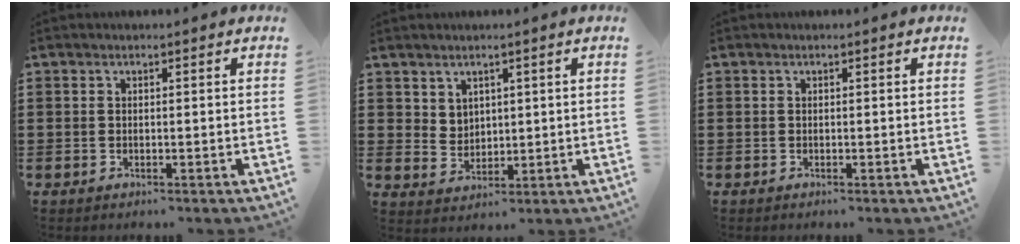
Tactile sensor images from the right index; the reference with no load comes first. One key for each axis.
{"total": 3.4, "fx": 2.4, "fy": 2.4, "fz": 0.2, "tx": -0.007, "ty": 0.003, "tz": 0.044}
{"total": 0.0}